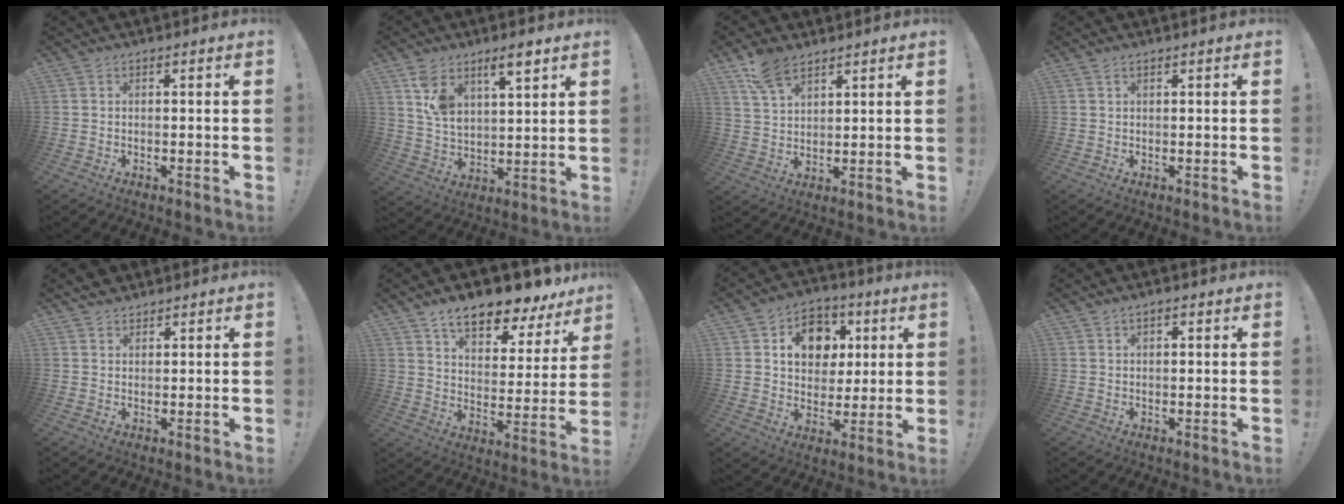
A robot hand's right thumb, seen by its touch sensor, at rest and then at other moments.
{"total": 10.0, "force": [6.8, 4.6, 5.6], "torque": [-0.097, -0.031, 0.126]}
{"total": 8.5, "force": [6.0, 4.1, 4.4], "torque": [-0.085, -0.023, 0.117]}
{"total": 0.7, "force": [0.4, 0.2, 0.5], "torque": [-0.018, 0.004, 0.009]}
{"total": 2.7, "force": [2.3, 1.2, 0.4], "torque": [0.004, -0.016, 0.042]}
{"total": 12.7, "force": [10.0, 4.3, 6.6], "torque": [-0.109, -0.077, 0.169]}
{"total": 12.8, "force": [4.7, 10.2, 6.1], "torque": [-0.075, -0.017, 0.091]}
{"total": 1.3, "force": [0.8, 0.7, 0.8], "torque": [-0.014, 0.000, 0.015]}